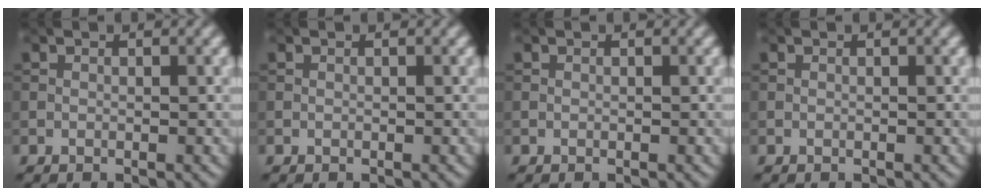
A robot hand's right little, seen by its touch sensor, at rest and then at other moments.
{"total": 0.0}
{"total": 0.0}
{"total": 0.0}